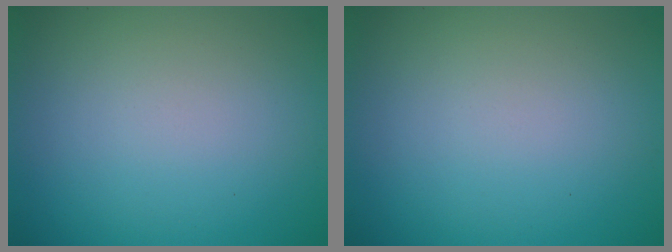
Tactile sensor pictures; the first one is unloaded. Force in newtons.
{"total": 0.0}